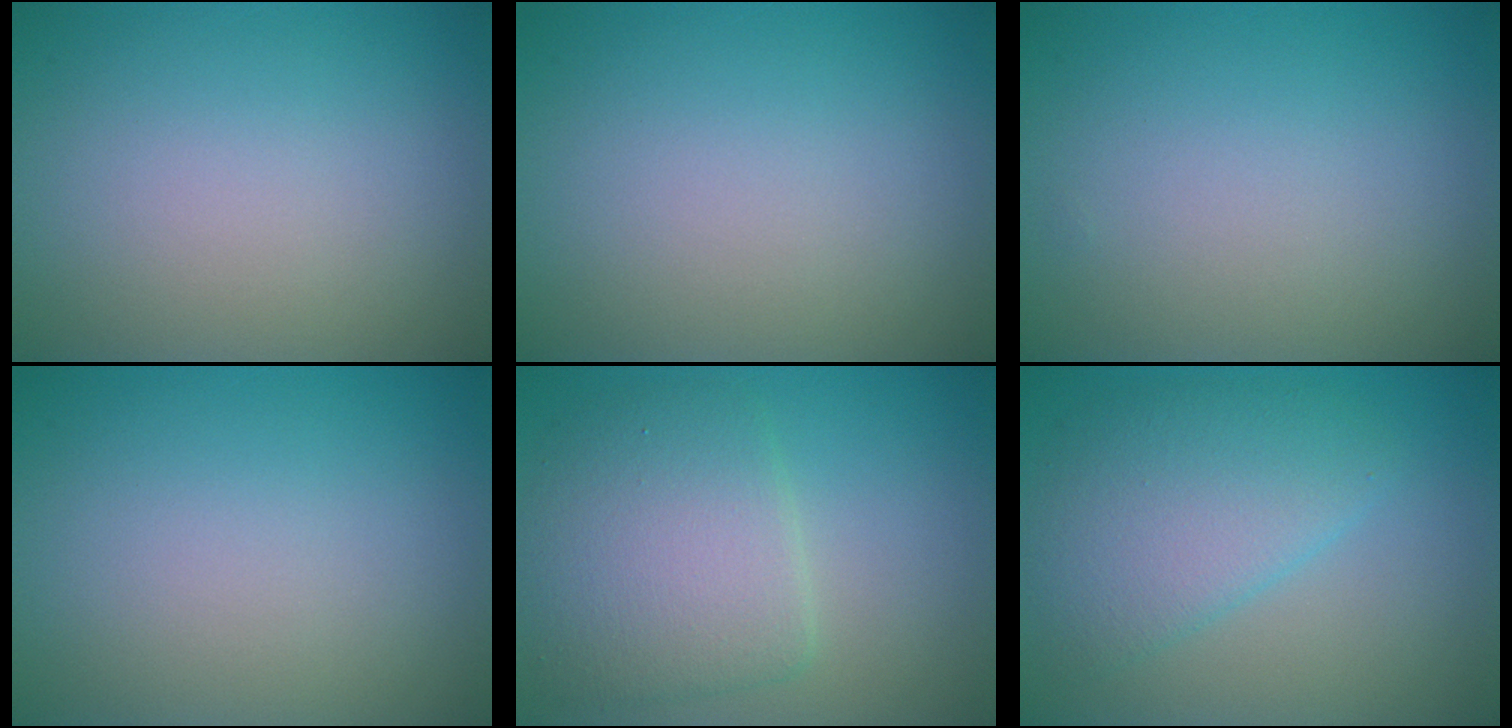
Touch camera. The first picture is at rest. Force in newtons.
{"total": 0.0}
{"total": 0.0}
{"total": 0.0}
{"total": 5.7, "press": 5.7, "slide": 0.1}
{"total": 4.9, "press": 4.9, "slide": 0.1}